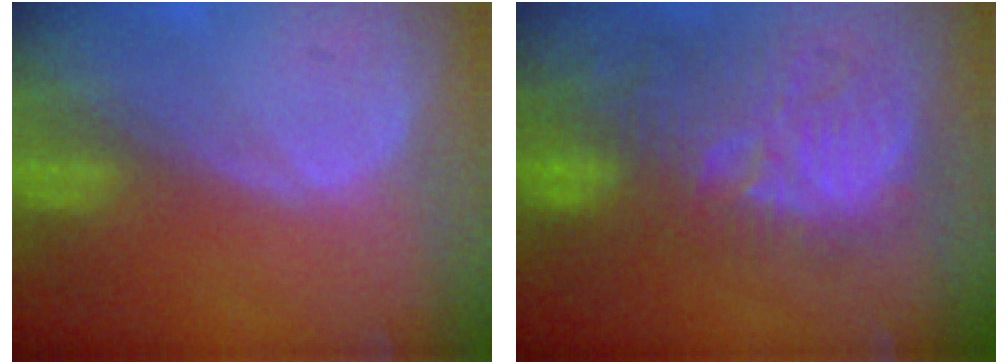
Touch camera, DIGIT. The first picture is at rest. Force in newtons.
{"total": 12.2, "press": 11.7, "slide": 3.6}